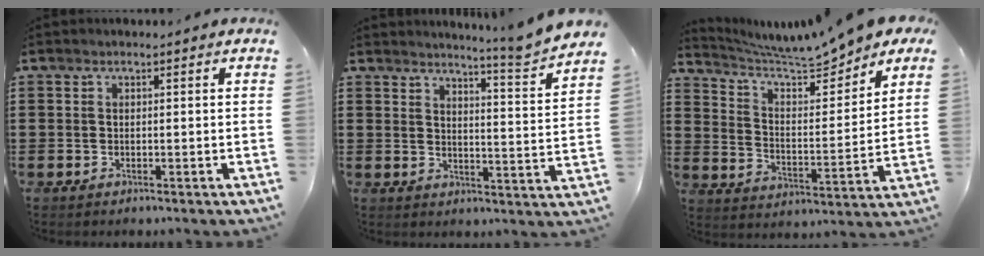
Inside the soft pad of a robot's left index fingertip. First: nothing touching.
{"total": 5.6, "force": [5.1, -1.4, 1.8], "torque": [-0.038, -0.044, 0.079]}
{"total": 7.4, "force": [7.0, 0.2, 2.5], "torque": [-0.079, -0.050, 0.116]}